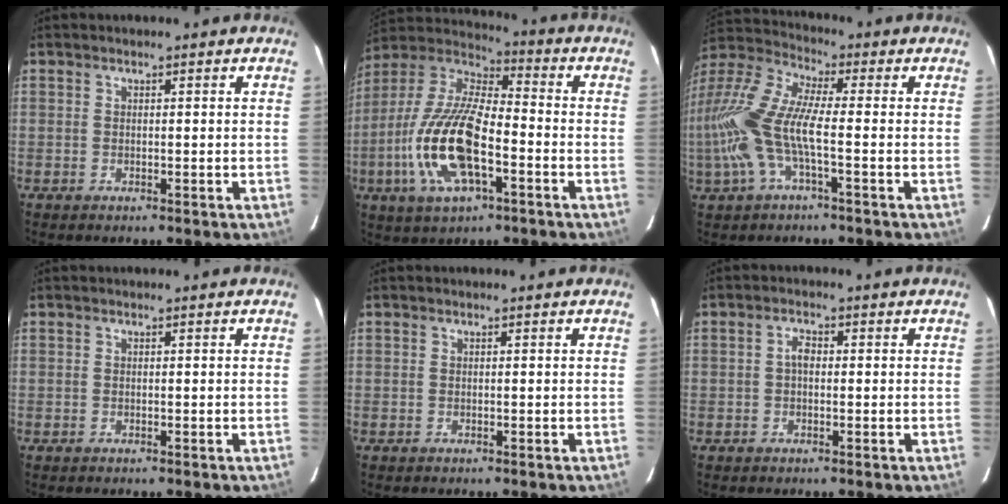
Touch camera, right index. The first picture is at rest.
{"total": 18.8, "force": [-6.0, 7.1, 16.3], "torque": [-0.344, -0.010, -0.118]}
{"total": 15.5, "force": [-2.4, 4.4, 14.7], "torque": [-0.299, 0.000, -0.052]}
{"total": 0.0}
{"total": 0.0}
{"total": 1.9, "force": [0.0, 1.2, 1.5], "torque": [-0.028, 0.009, -0.003]}